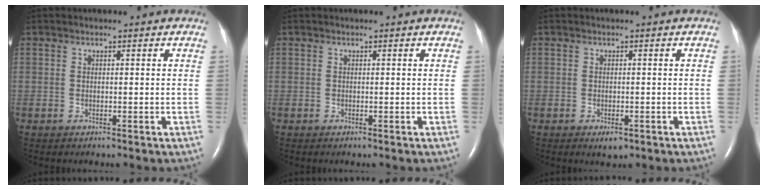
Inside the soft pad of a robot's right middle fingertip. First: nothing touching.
{"total": 0.0}
{"total": 1.6, "force": [-0.9, 0.7, 1.2], "torque": [-0.016, -0.001, -0.008]}